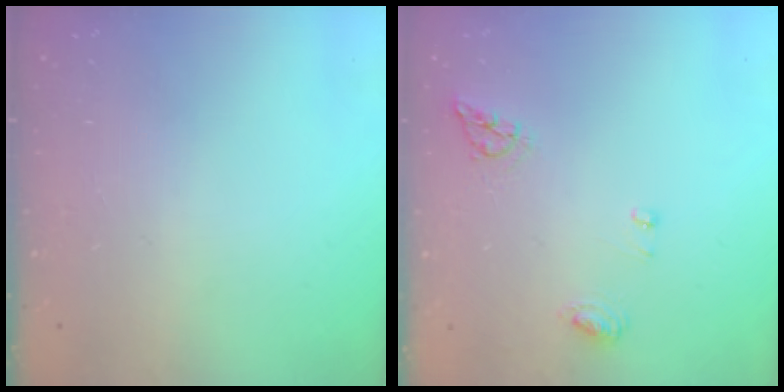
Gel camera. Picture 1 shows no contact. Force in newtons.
{"total": 6.6, "press": 6.5, "slide": 0.6}